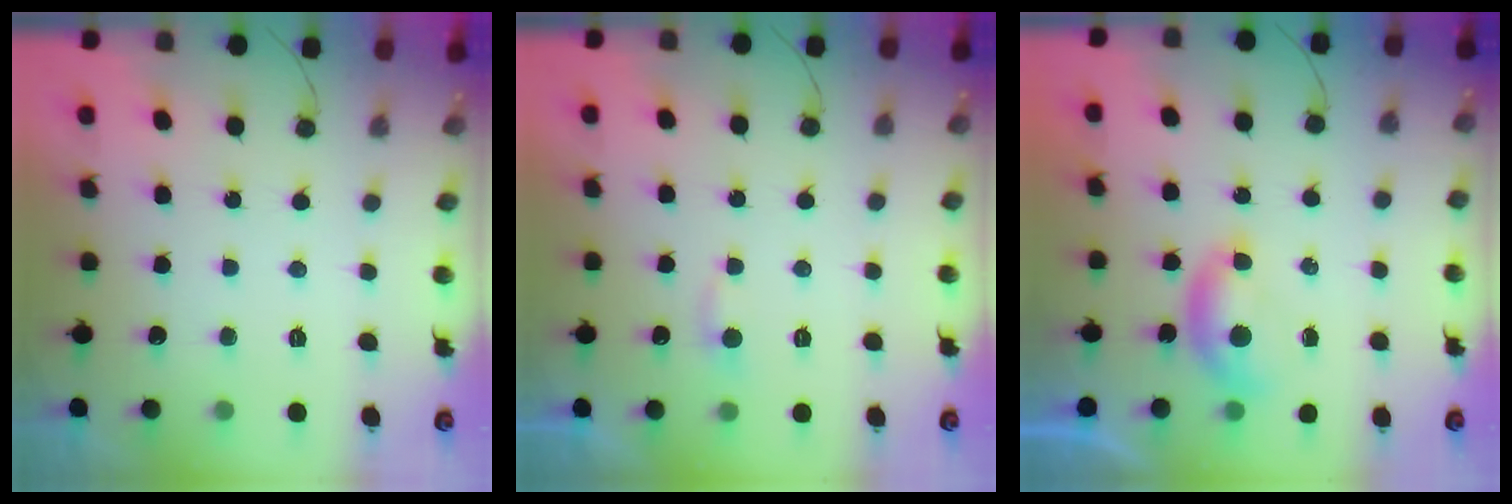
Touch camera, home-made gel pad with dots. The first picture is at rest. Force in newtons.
{"total": 3.0, "press": 3.0, "slide": 0.3}
{"total": 5.9, "press": 5.8, "slide": 0.8}